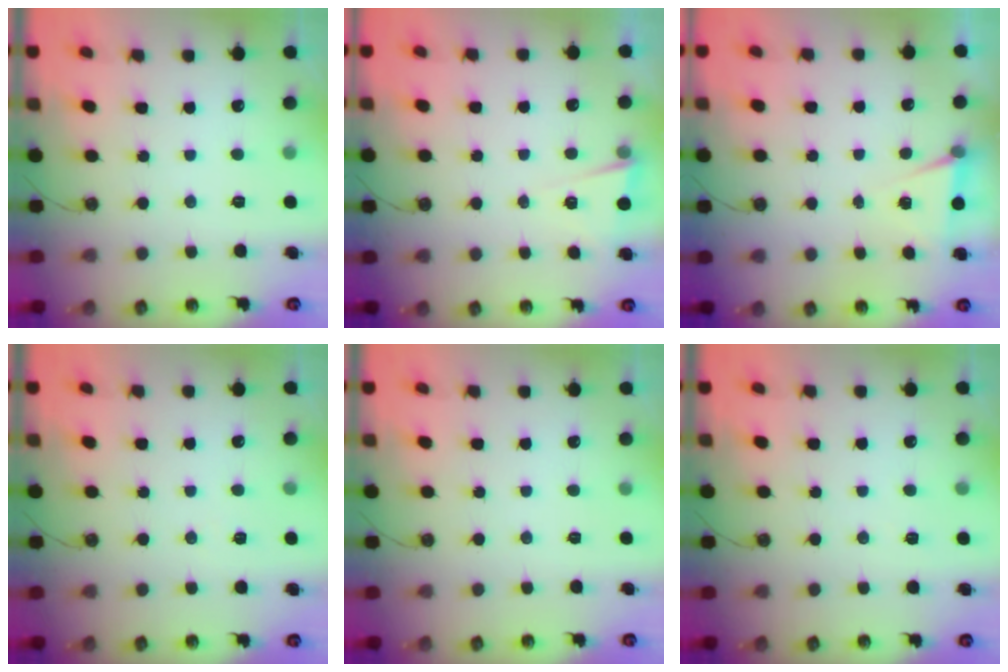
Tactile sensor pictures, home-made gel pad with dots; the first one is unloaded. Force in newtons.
{"total": 2.9, "press": 2.6, "slide": 1.3}
{"total": 4.9, "press": 2.1, "slide": 4.5}
{"total": 5.3, "press": 3.1, "slide": 4.3}
{"total": 0.0}
{"total": 2.0, "press": 0.8, "slide": 1.8}